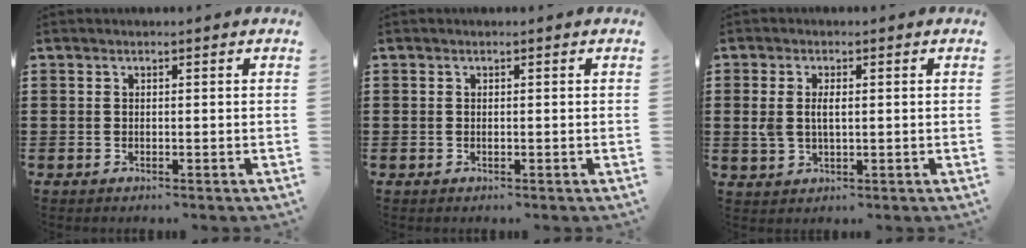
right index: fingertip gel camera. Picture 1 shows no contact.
{"total": 0.0}
{"total": 3.1, "force": [0.3, 1.7, 2.6], "torque": [-0.060, 0.005, 0.001]}